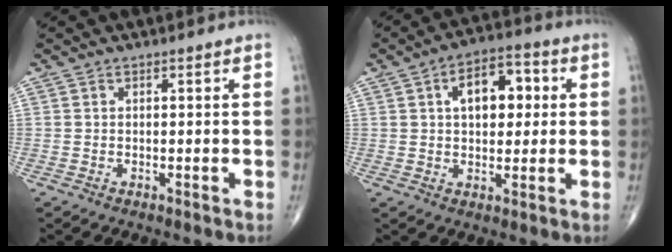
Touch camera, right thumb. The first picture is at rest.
{"total": 10.4, "force": [2.4, 6.0, 8.2], "torque": [-0.094, 0.014, 0.031]}